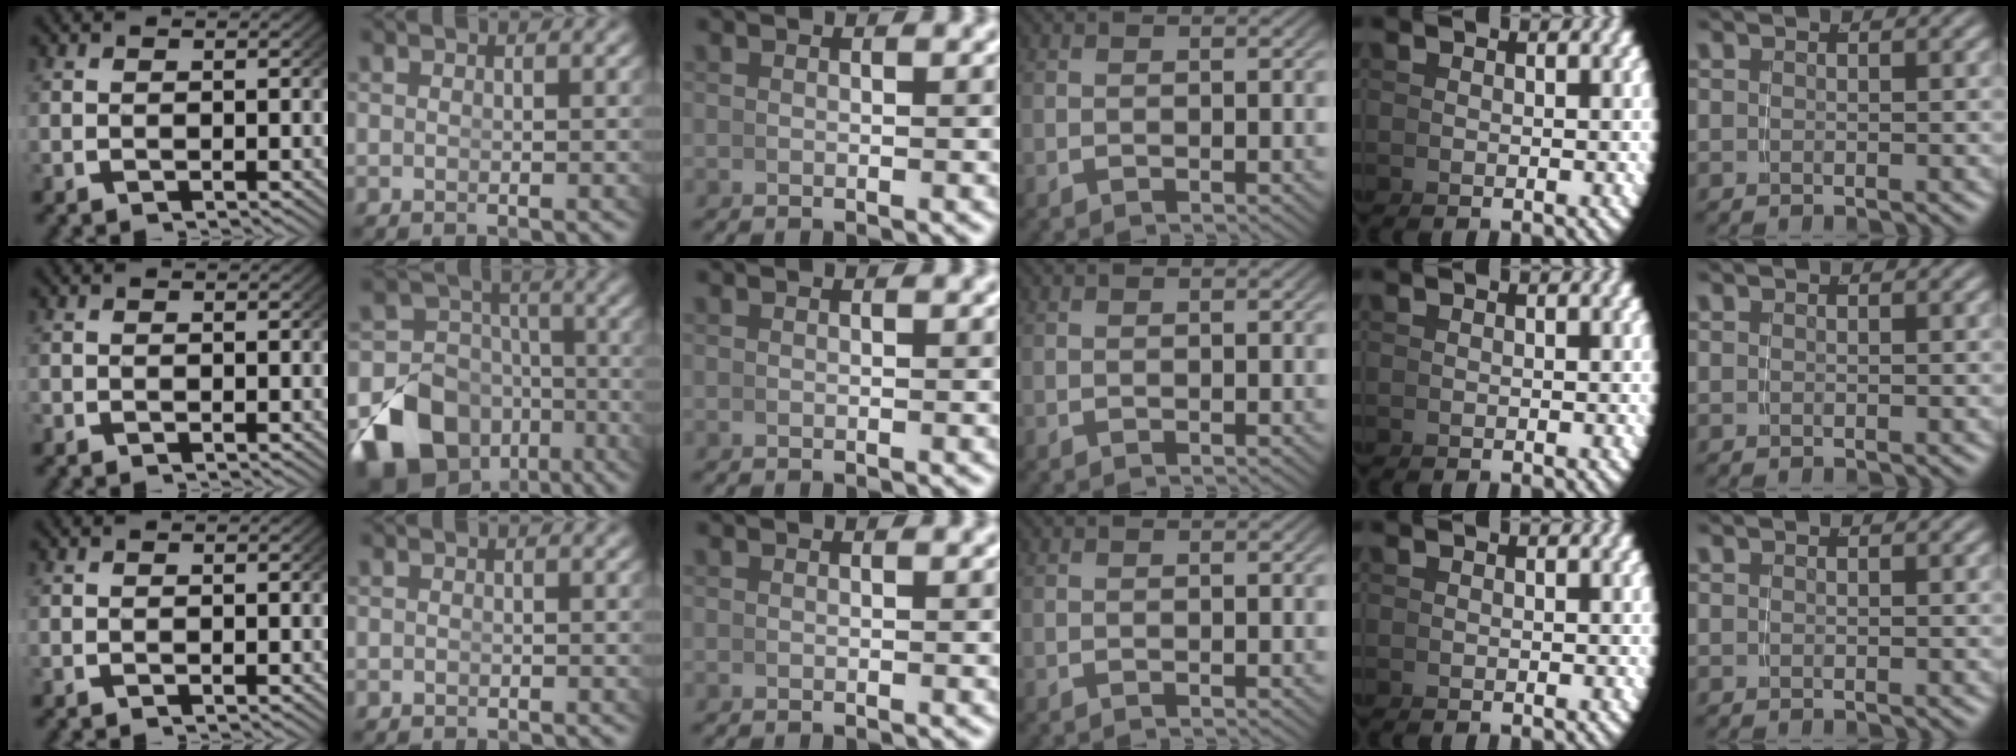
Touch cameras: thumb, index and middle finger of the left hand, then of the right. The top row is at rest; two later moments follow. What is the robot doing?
{"motion": "grasp_and_lifting", "object": "coin"}